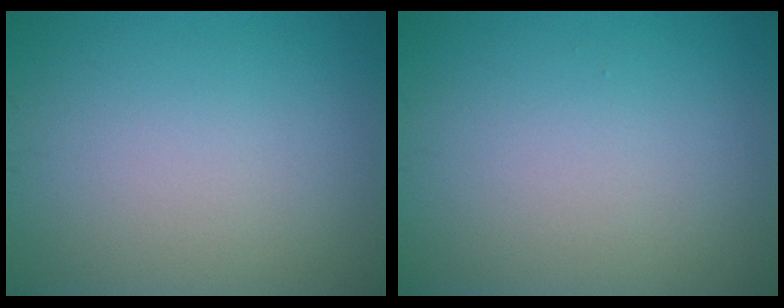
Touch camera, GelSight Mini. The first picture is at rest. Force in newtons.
{"total": 0.0}